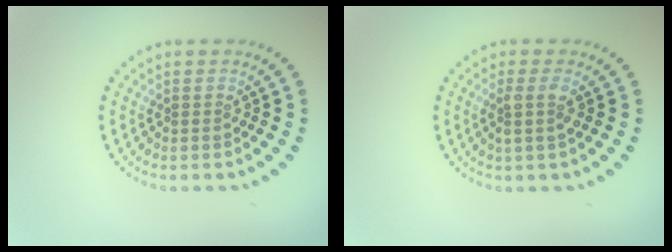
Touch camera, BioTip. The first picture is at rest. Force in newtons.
{"total": 1.6, "press": 1.4, "slide": 0.8}